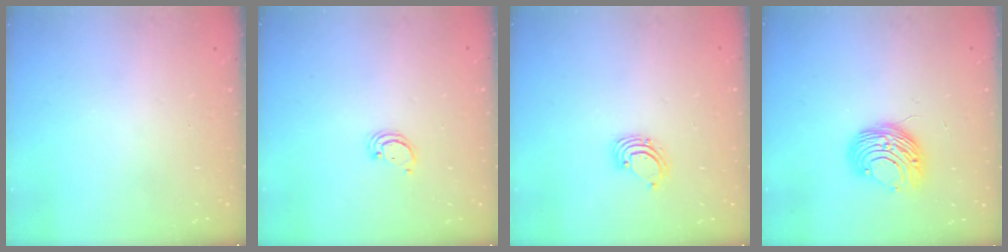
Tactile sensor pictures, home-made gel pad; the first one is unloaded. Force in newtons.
{"total": 2.4, "press": 2.4, "slide": 0.2}
{"total": 2.3, "press": 2.3, "slide": 0.2}
{"total": 10.0, "press": 10.0, "slide": 0.7}